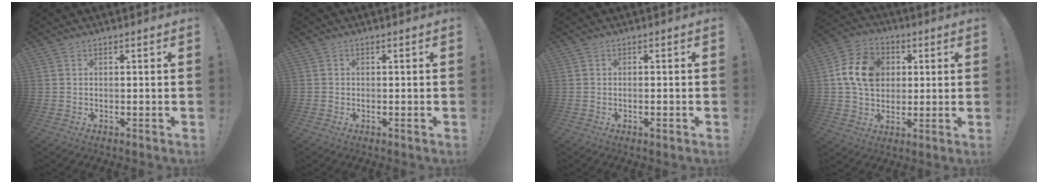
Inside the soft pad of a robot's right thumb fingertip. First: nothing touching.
{"total": 0.7, "force": [-0.2, 0.6, 0.0], "torque": [-0.004, 0.005, -0.003]}
{"total": 1.3, "force": [-0.7, 0.2, 1.1], "torque": [-0.015, 0.001, -0.011]}
{"total": 14.1, "force": [3.0, 11.4, 7.8], "torque": [-0.118, 0.001, 0.062]}